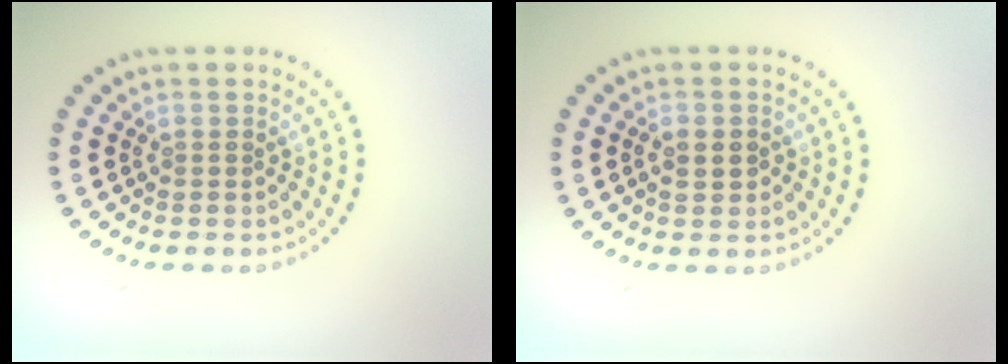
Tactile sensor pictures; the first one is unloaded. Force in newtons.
{"total": 1.5, "press": 1.5, "slide": 0.2}